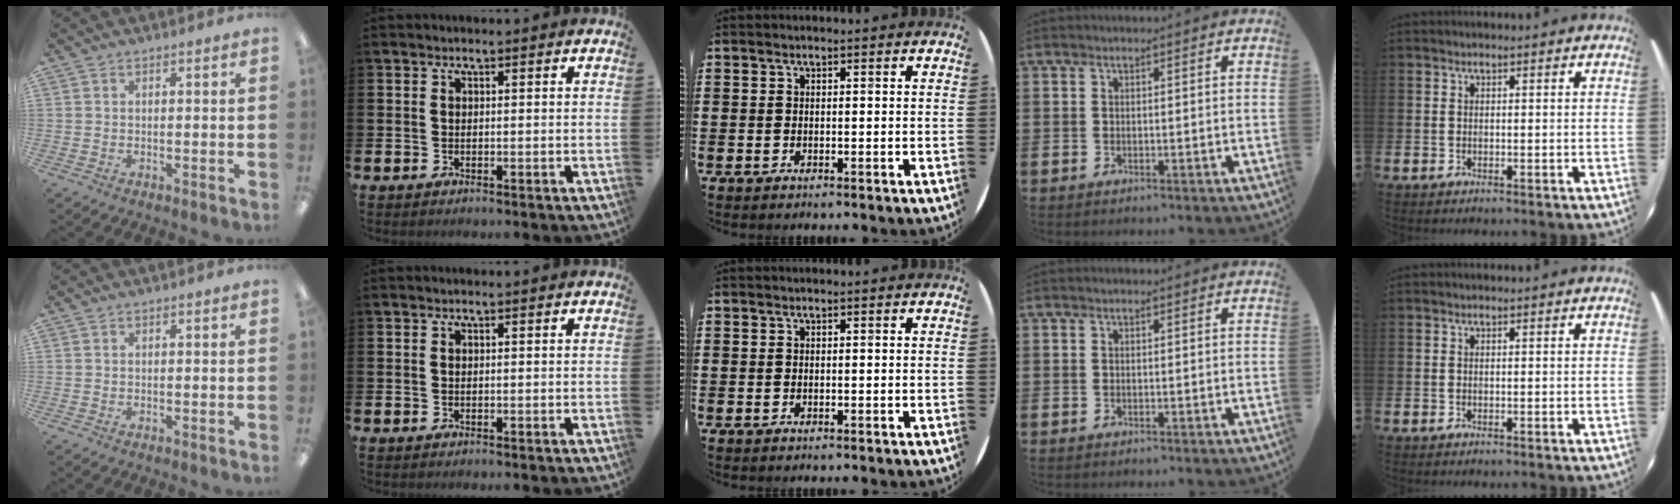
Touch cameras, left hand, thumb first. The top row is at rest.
{}